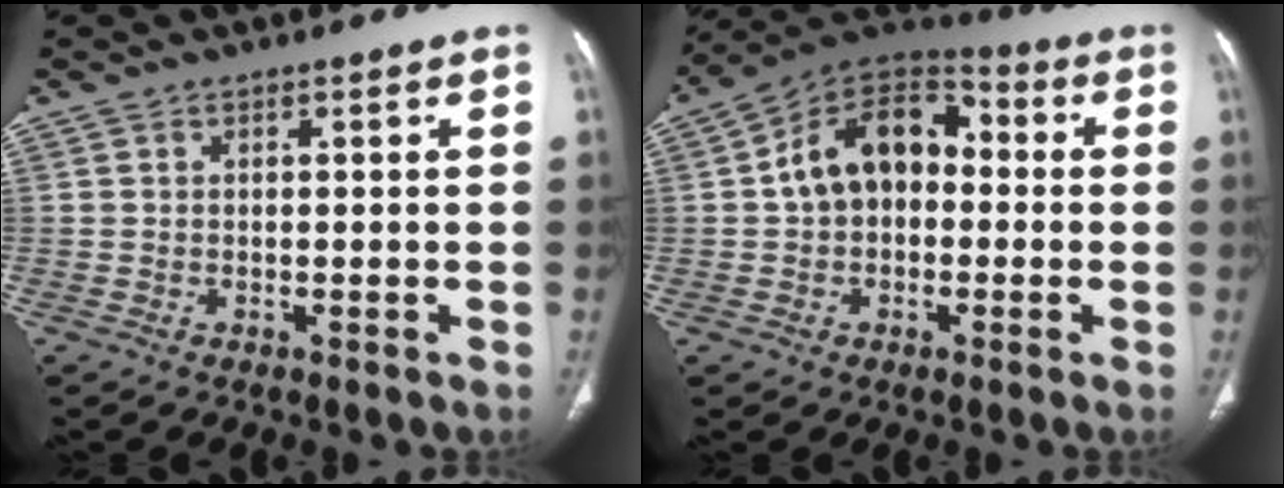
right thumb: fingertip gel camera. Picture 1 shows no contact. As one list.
[{"total": 14.2, "force": [0.7, 9.8, 10.2], "torque": [-0.136, 0.042, -0.004]}]